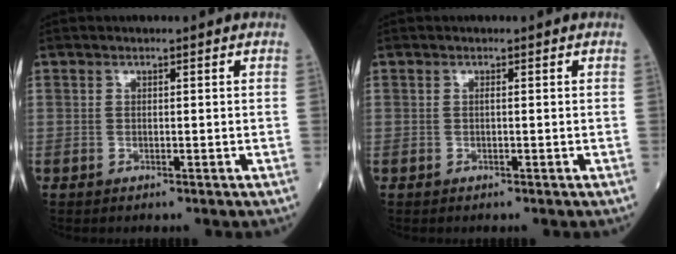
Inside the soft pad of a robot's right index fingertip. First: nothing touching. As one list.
[{"total": 0.6, "force": [0.0, 0.2, 0.5], "torque": [-0.019, -0.001, -0.001]}]